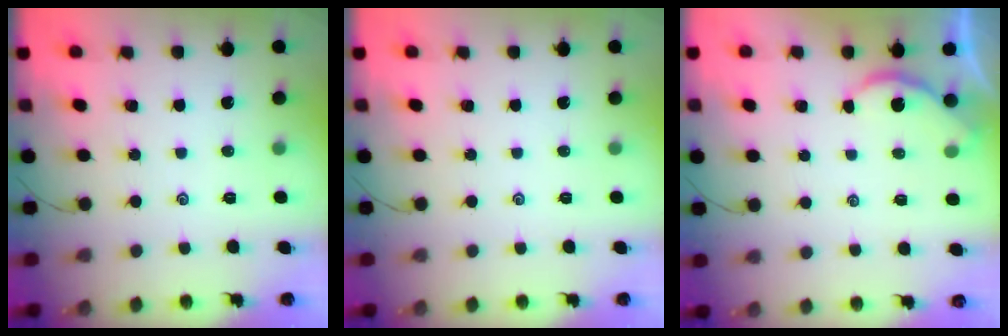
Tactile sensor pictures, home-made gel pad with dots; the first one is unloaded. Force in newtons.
{"total": 0.0}
{"total": 1.3, "press": 1.3, "slide": 0.2}